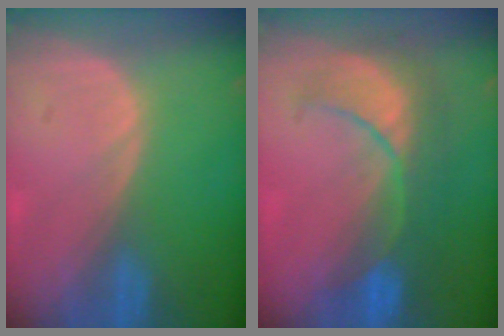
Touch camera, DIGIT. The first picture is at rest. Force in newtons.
{"total": 8.4, "press": 8.3, "slide": 1.3}